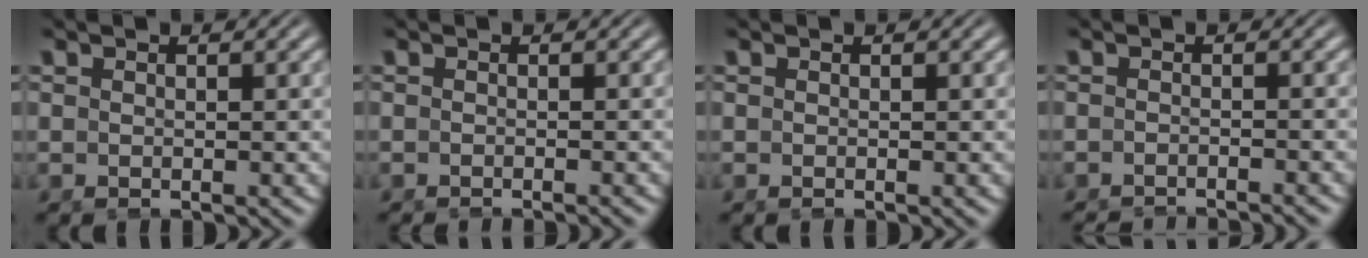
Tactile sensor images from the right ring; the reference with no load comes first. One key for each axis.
{"total": 1.3, "fx": -1.2, "fy": -0.4, "fz": 0.2, "tx": -0.002, "ty": -0.006, "tz": -0.015}
{"total": 0.0}
{"total": 3.2, "fx": -3.2, "fy": -0.2, "fz": 0.1, "tx": 0.000, "ty": -0.015, "tz": -0.045}